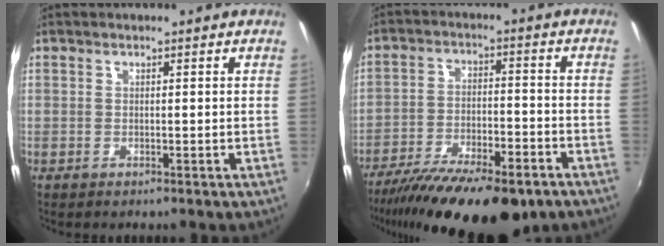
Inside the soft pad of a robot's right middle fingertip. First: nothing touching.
{"total": 21.0, "force": [-15.6, 6.3, 12.6], "torque": [-0.234, -0.049, -0.239]}